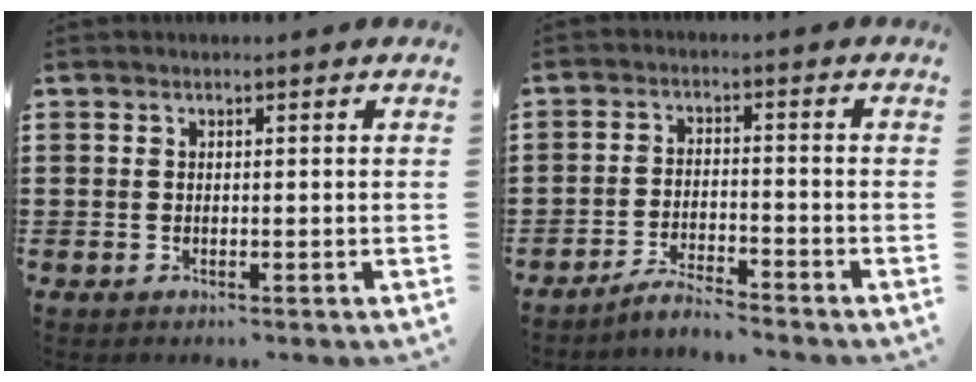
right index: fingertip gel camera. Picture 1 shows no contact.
{"total": 3.6, "force": [-3.5, 0.0, 0.8], "torque": [-0.024, 0.003, -0.074]}